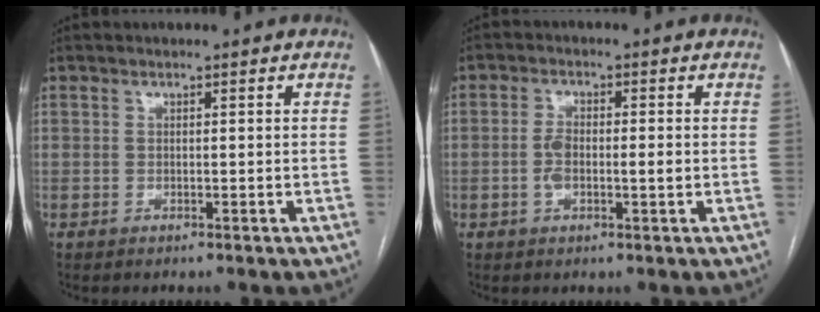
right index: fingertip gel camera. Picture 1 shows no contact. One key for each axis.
{"total": 4.3, "fx": -0.5, "fy": 1.7, "fz": 3.9, "tx": -0.083, "ty": 0.011, "tz": -0.009}